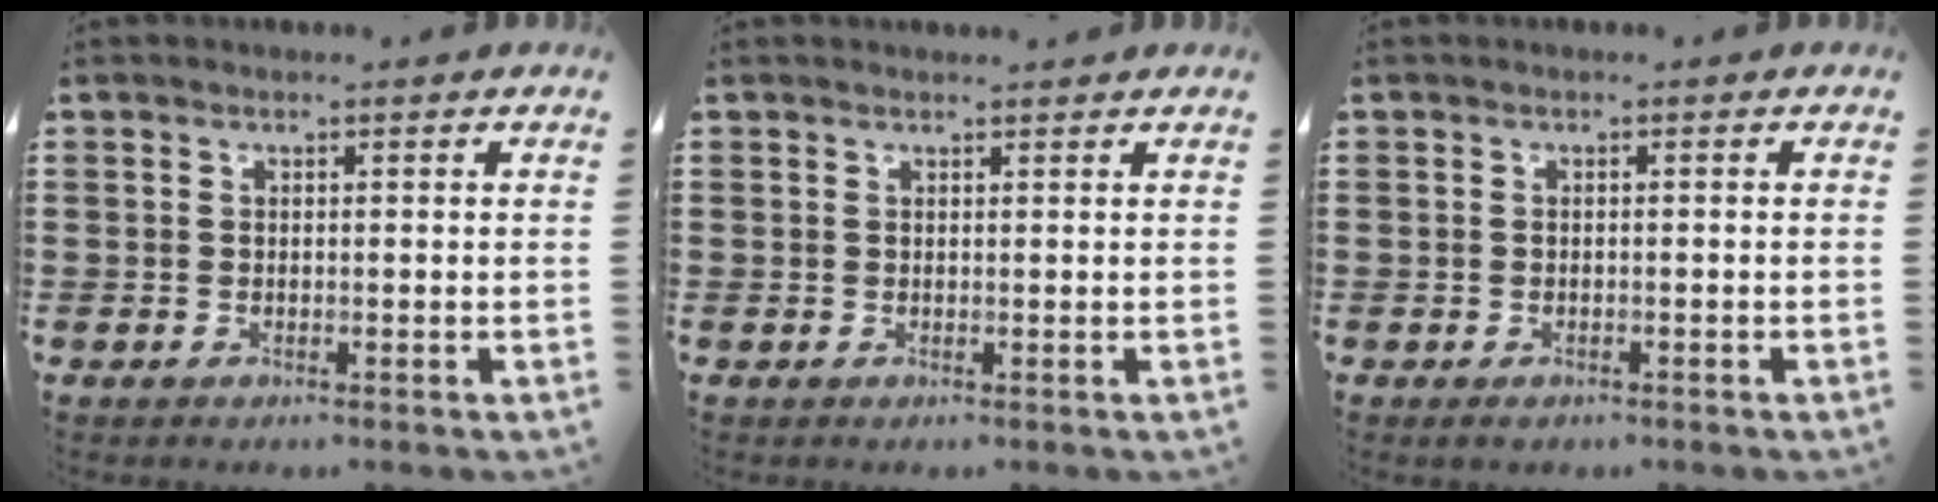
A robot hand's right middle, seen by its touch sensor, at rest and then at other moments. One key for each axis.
{"total": 0.7, "fx": 0.7, "fy": 0.0, "fz": 0.1, "tx": 0.004, "ty": -0.004, "tz": 0.012}
{"total": 0.6, "fx": -0.5, "fy": 0.2, "fz": 0.1, "tx": -0.003, "ty": -0.001, "tz": -0.010}